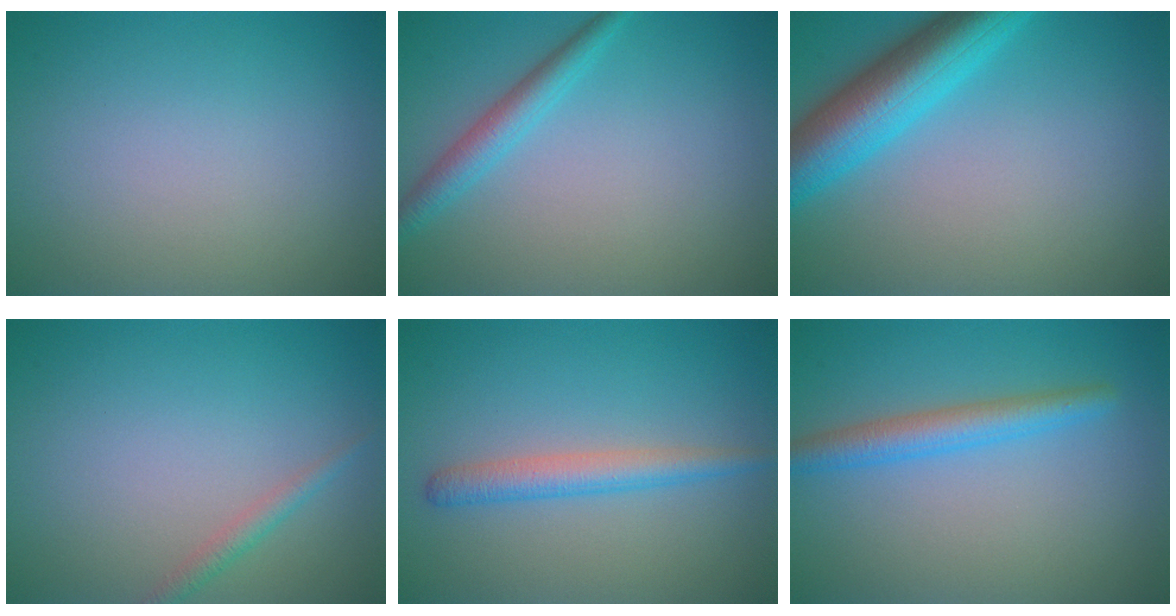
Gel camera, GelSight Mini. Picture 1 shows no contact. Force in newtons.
{"total": 2.6, "press": 2.5, "slide": 0.1}
{"total": 7.4, "press": 7.4, "slide": 0.5}
{"total": 1.3, "press": 1.3, "slide": 0.0}
{"total": 2.7, "press": 2.7, "slide": 0.1}
{"total": 3.2, "press": 3.2, "slide": 0.1}